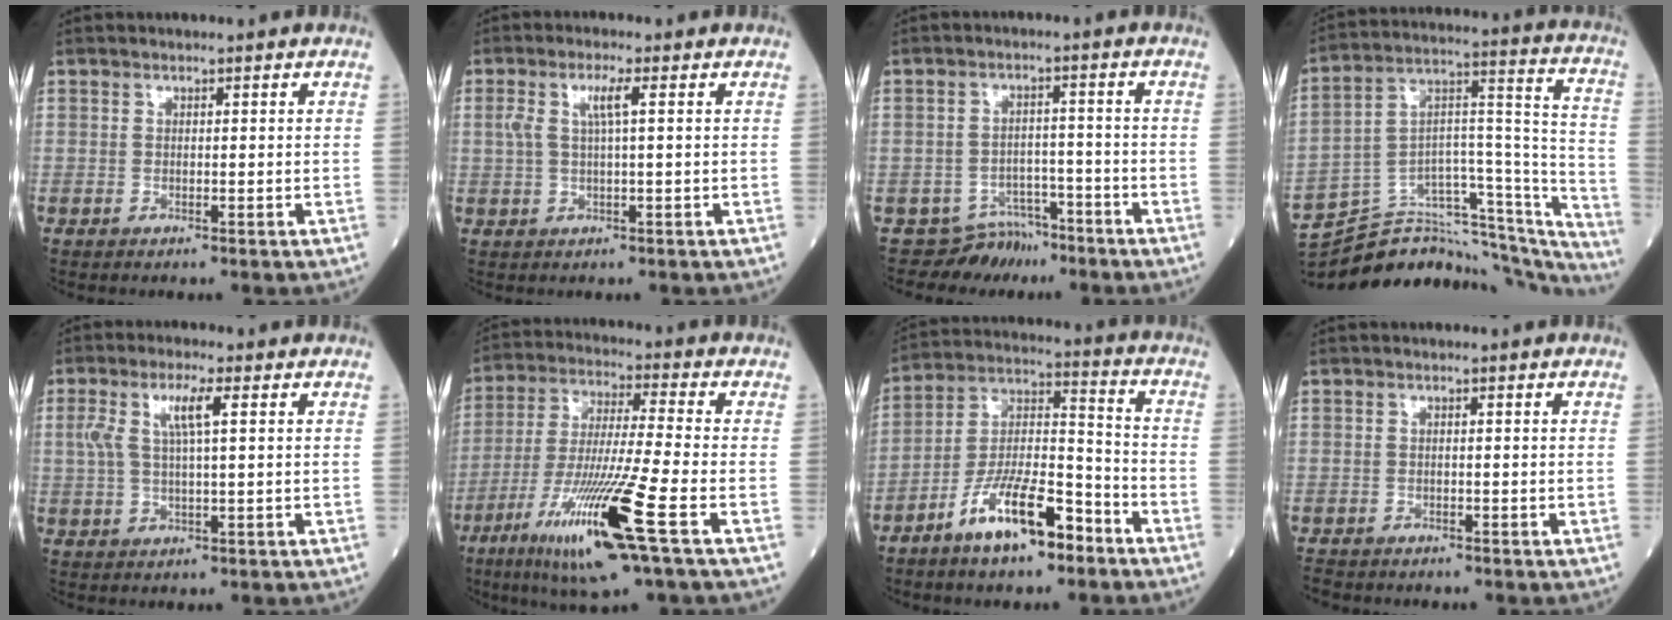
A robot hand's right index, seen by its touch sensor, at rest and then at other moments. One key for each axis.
{"total": 3.7, "fx": 1.1, "fy": 0.2, "fz": 3.5, "tx": -0.075, "ty": 0.011, "tz": 0.023}
{"total": 4.9, "fx": -4.2, "fy": 2.4, "fz": -1.1, "tx": 0.020, "ty": 0.022, "tz": -0.068}
{"total": 32.4, "fx": -28.8, "fy": 7.8, "fz": 12.6, "tx": -0.126, "ty": 0.030, "tz": -0.400}
{"total": 5.4, "fx": 1.7, "fy": 0.7, "fz": 5.1, "tx": -0.109, "ty": 0.015, "tz": 0.036}
{"total": 16.4, "fx": -7.3, "fy": -0.5, "fz": 14.7, "tx": -0.305, "ty": -0.036, "tz": -0.136}
{"total": 12.6, "fx": -7.8, "fy": 3.4, "fz": 9.3, "tx": -0.180, "ty": 0.003, "tz": -0.143}
{"total": 3.3, "fx": -2.9, "fy": 1.3, "fz": 0.8, "tx": -0.013, "ty": -0.005, "tz": -0.044}